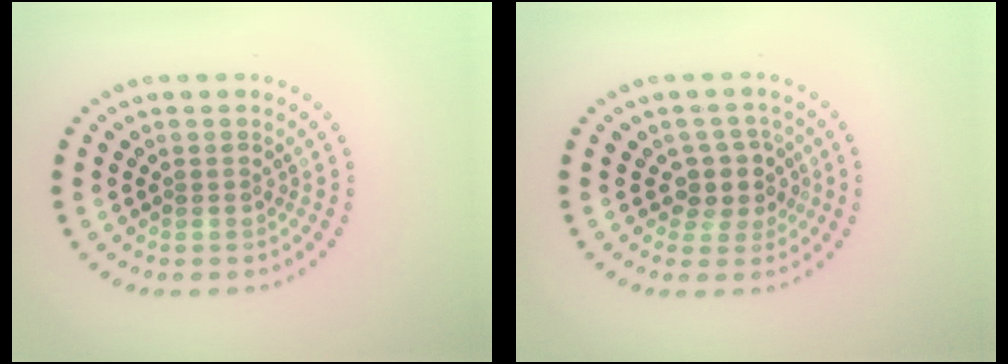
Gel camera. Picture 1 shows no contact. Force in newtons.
{"total": 2.7, "press": 2.3, "slide": 1.5}